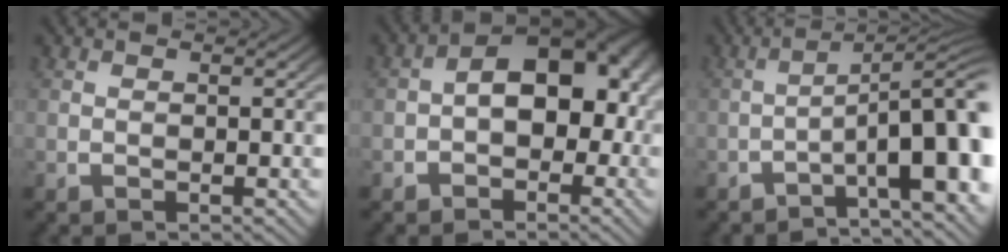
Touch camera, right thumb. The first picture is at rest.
{"total": 9.8, "force": [0.4, 6.5, 7.3], "torque": [-0.099, -0.006, 0.003]}
{"total": 8.4, "force": [-1.7, 4.0, 7.1], "torque": [-0.103, -0.021, -0.018]}